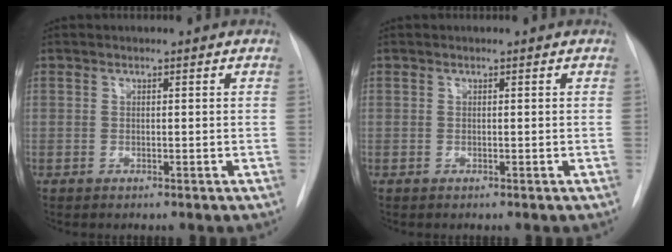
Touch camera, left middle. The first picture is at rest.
{"total": 0.0}